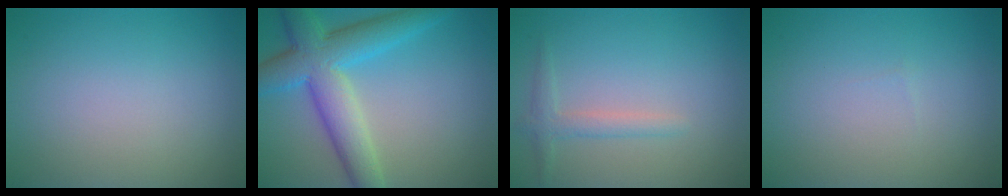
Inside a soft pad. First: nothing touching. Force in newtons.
{"total": 7.7, "press": 7.7, "slide": 0.3}
{"total": 1.8, "press": 1.7, "slide": 0.1}
{"total": 0.0}